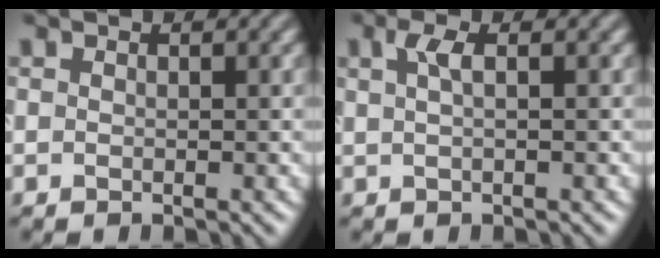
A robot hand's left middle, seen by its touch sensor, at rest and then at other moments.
{"total": 1.6, "force": [0.7, 0.3, 1.4], "torque": [-0.026, 0.011, 0.014]}